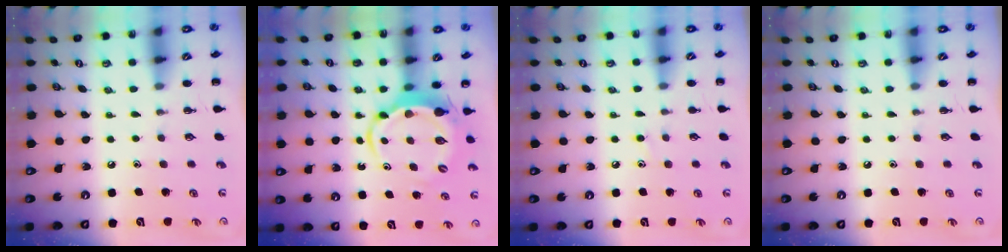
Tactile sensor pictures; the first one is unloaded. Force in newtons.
{"total": 5.8, "press": 5.8, "slide": 1.0}
{"total": 6.5, "press": 6.0, "slide": 2.5}
{"total": 0.0}